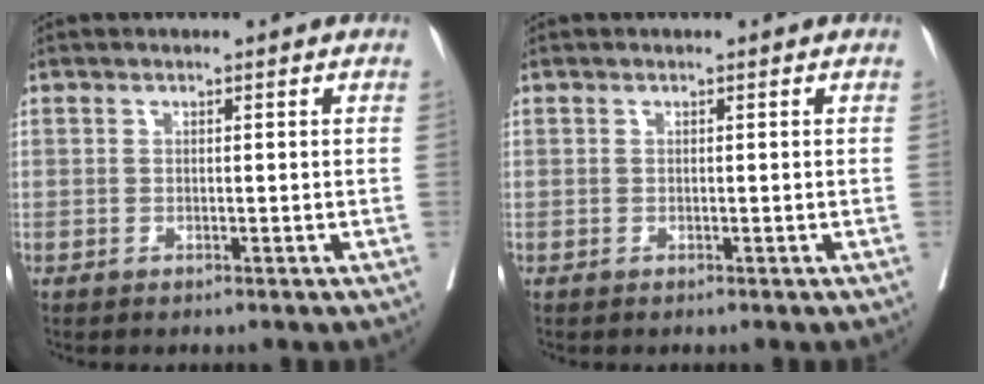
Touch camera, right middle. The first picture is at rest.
{"total": 0.0}